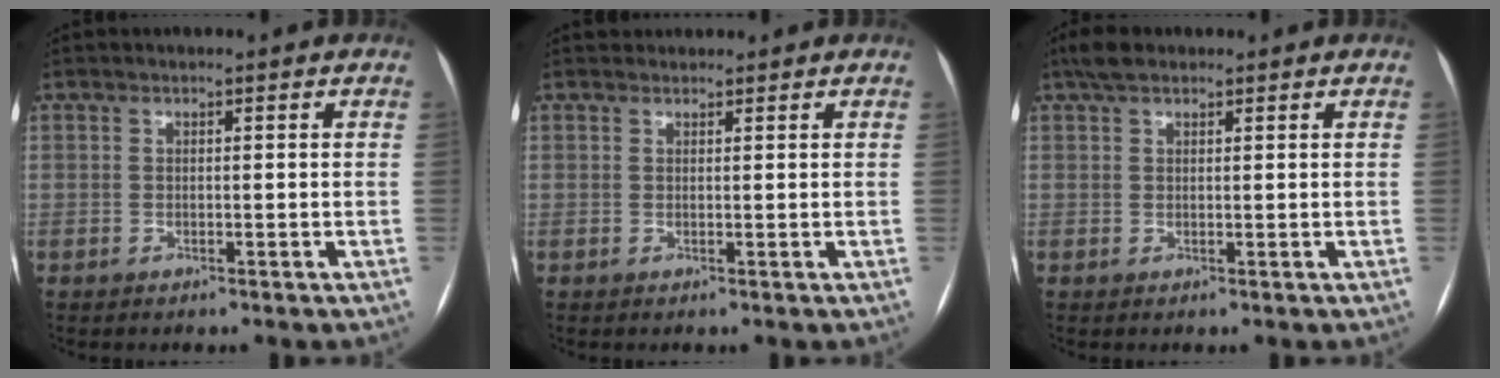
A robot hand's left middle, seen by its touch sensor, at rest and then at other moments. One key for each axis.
{"total": 1.7, "fx": 1.6, "fy": 0.6, "fz": 0.0, "tx": 0.002, "ty": 0.020, "tz": 0.026}
{"total": 3.2, "fx": 2.3, "fy": 1.5, "fz": 1.6, "tx": -0.034, "ty": 0.022, "tz": 0.042}